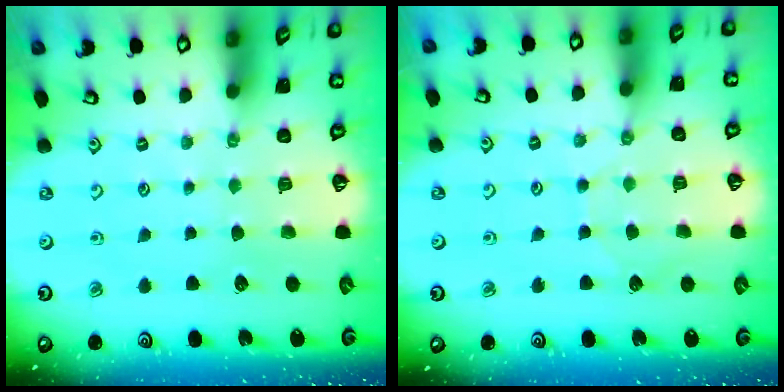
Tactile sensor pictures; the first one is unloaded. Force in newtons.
{"total": 6.0, "press": 6.0, "slide": 0.6}